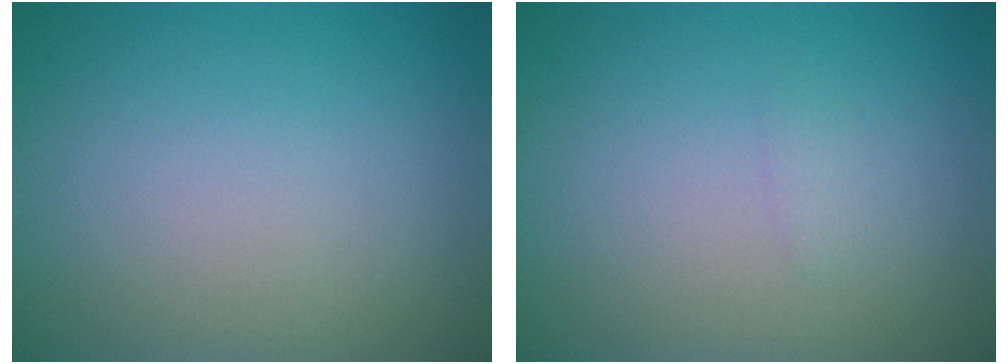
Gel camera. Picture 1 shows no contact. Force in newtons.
{"total": 0.5, "press": 0.5, "slide": 0.0}